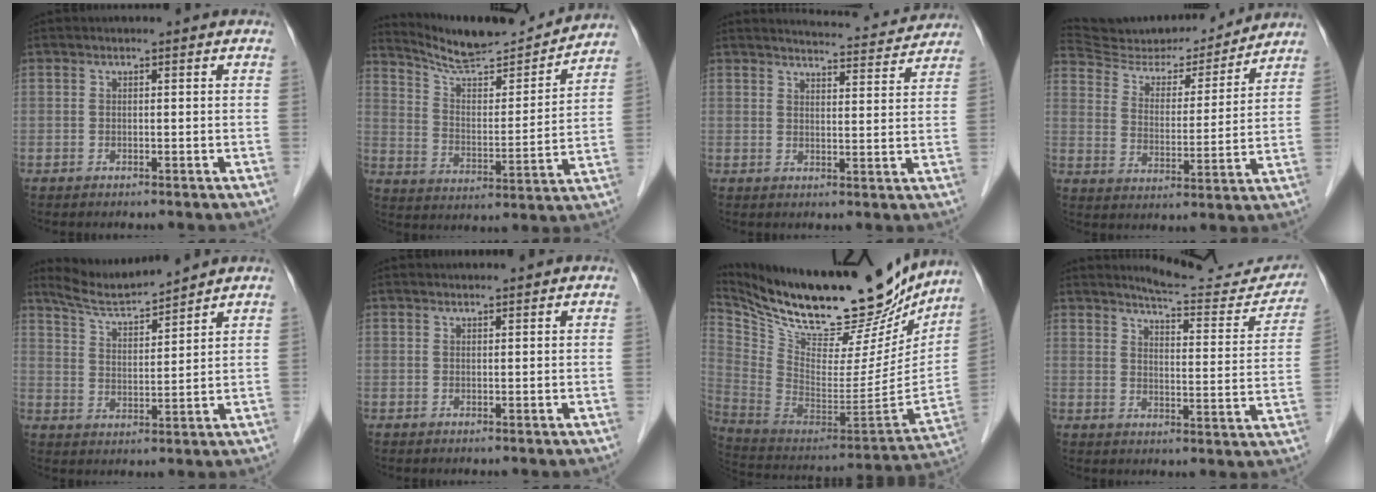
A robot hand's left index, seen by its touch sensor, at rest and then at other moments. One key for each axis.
{"total": 17.2, "fx": 16.3, "fy": 1.4, "fz": 5.2, "tx": -0.087, "ty": -0.017, "tz": 0.250}
{"total": 10.0, "fx": 9.8, "fy": 0.9, "fz": 1.4, "tx": -0.018, "ty": -0.003, "tz": 0.116}
{"total": 17.7, "fx": 16.9, "fy": 3.1, "fz": 4.2, "tx": -0.071, "ty": -0.001, "tz": 0.257}
{"total": 7.3, "fx": 7.1, "fy": -0.4, "fz": 1.4, "tx": -0.040, "ty": 0.004, "tz": 0.143}
{"total": 1.1, "fx": 1.1, "fy": 0.0, "fz": 0.1, "tx": -0.004, "ty": 0.008, "tz": 0.023}
{"total": 31.2, "fx": 25.5, "fy": 8.7, "fz": 15.7, "tx": -0.269, "ty": -0.026, "tz": 0.384}
{"total": 14.5, "fx": 14.1, "fy": 1.8, "fz": 3.1, "tx": -0.029, "ty": -0.046, "tz": 0.168}